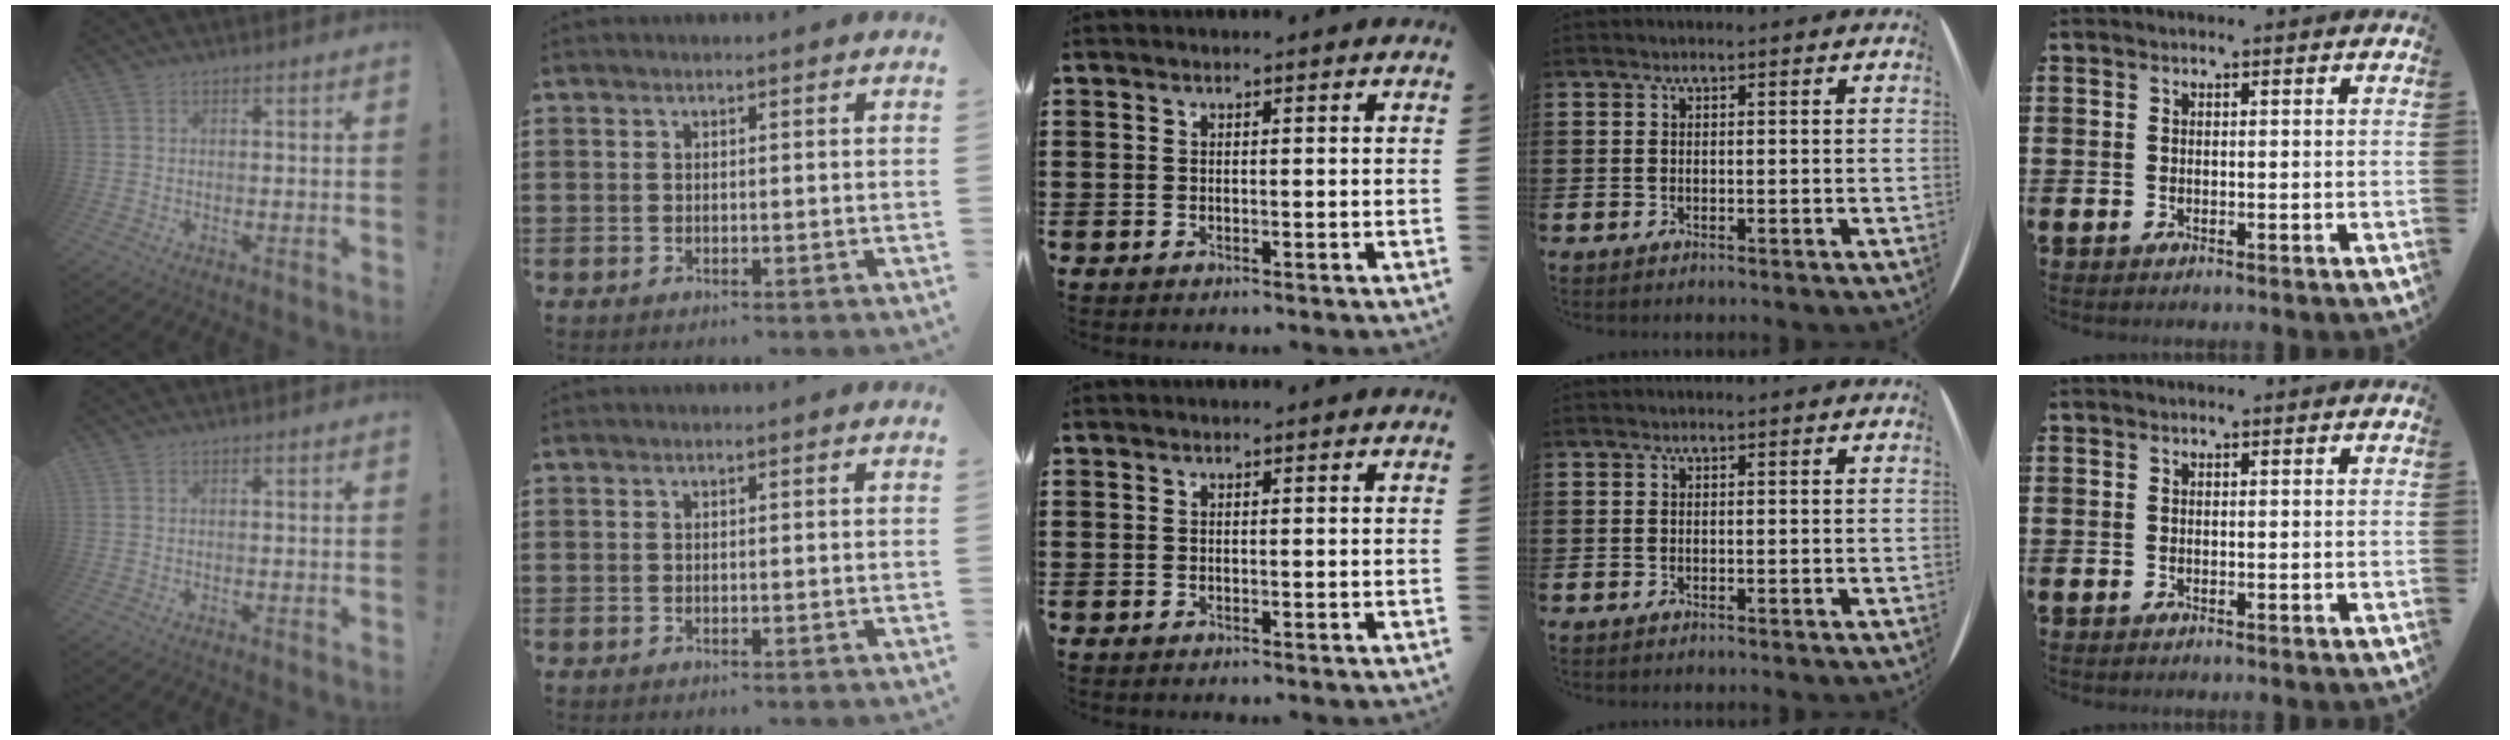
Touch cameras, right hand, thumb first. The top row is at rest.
{}